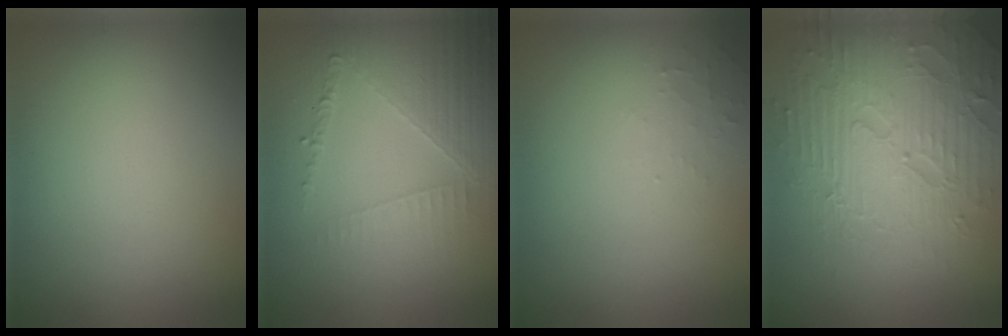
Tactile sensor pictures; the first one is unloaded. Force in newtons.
{"total": 5.0, "press": 3.2, "slide": 3.8}
{"total": 1.1, "press": 1.1, "slide": 0.2}
{"total": 7.3, "press": 5.8, "slide": 4.4}